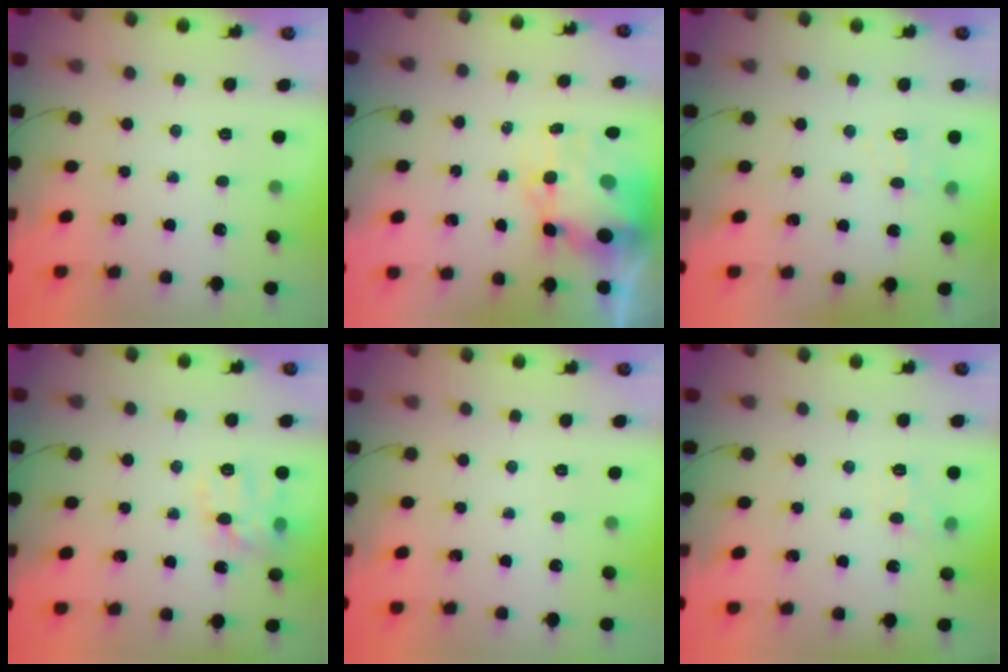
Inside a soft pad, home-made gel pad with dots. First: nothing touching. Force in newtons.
{"total": 8.9, "press": 8.6, "slide": 2.3}
{"total": 4.8, "press": 4.4, "slide": 1.7}
{"total": 11.9, "press": 11.9, "slide": 0.4}
{"total": 0.0}
{"total": 8.1, "press": 7.8, "slide": 2.2}